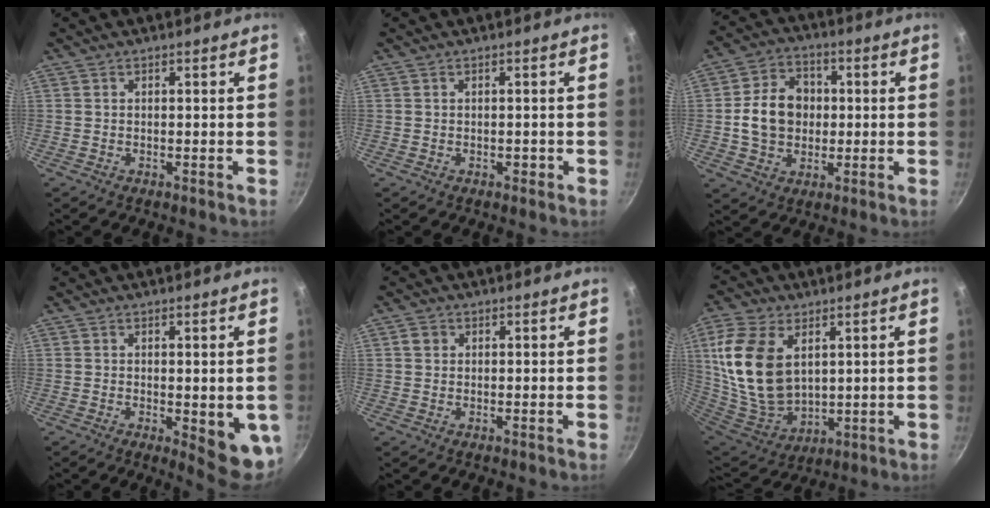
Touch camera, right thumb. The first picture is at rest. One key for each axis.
{"total": 0.8, "fx": -0.3, "fy": 0.6, "fz": 0.4, "tx": 0.000, "ty": 0.004, "tz": -0.002}
{"total": 11.6, "fx": 0.2, "fy": 9.3, "fz": 6.9, "tx": -0.093, "ty": 0.017, "tz": -0.001}
{"total": 8.1, "fx": -1.0, "fy": 2.7, "fz": 7.6, "tx": -0.073, "ty": -0.010, "tz": -0.006}
{"total": 1.7, "fx": 0.4, "fy": 1.5, "fz": 0.7, "tx": -0.006, "ty": 0.004, "tz": 0.005}
{"total": 18.9, "fx": 5.1, "fy": 11.9, "fz": 13.8, "tx": -0.265, "ty": -0.029, "tz": 0.112}